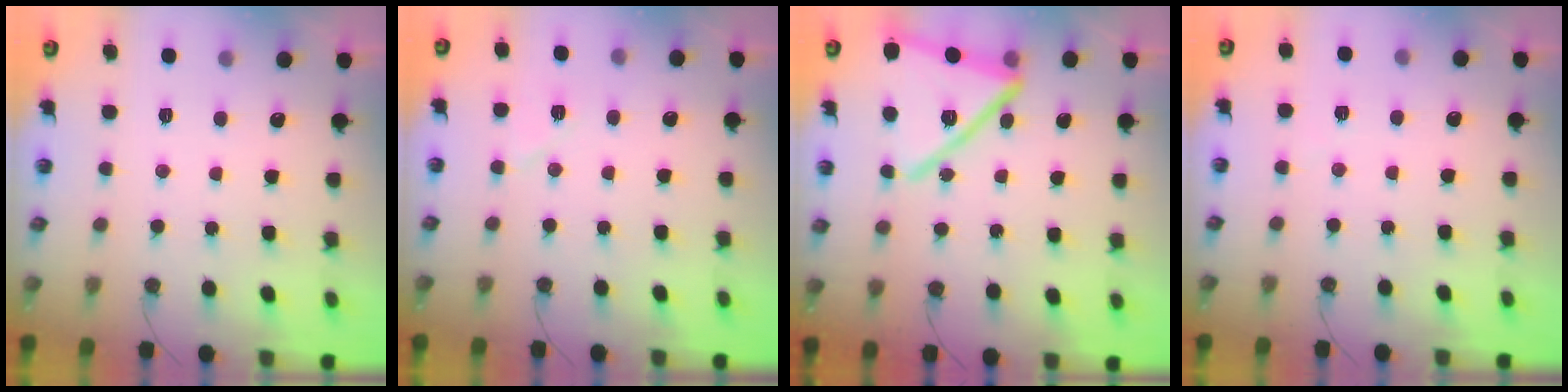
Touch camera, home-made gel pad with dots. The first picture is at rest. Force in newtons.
{"total": 5.4, "press": 5.0, "slide": 2.0}
{"total": 20.3, "press": 20.2, "slide": 1.3}
{"total": 1.6, "press": 1.4, "slide": 0.6}